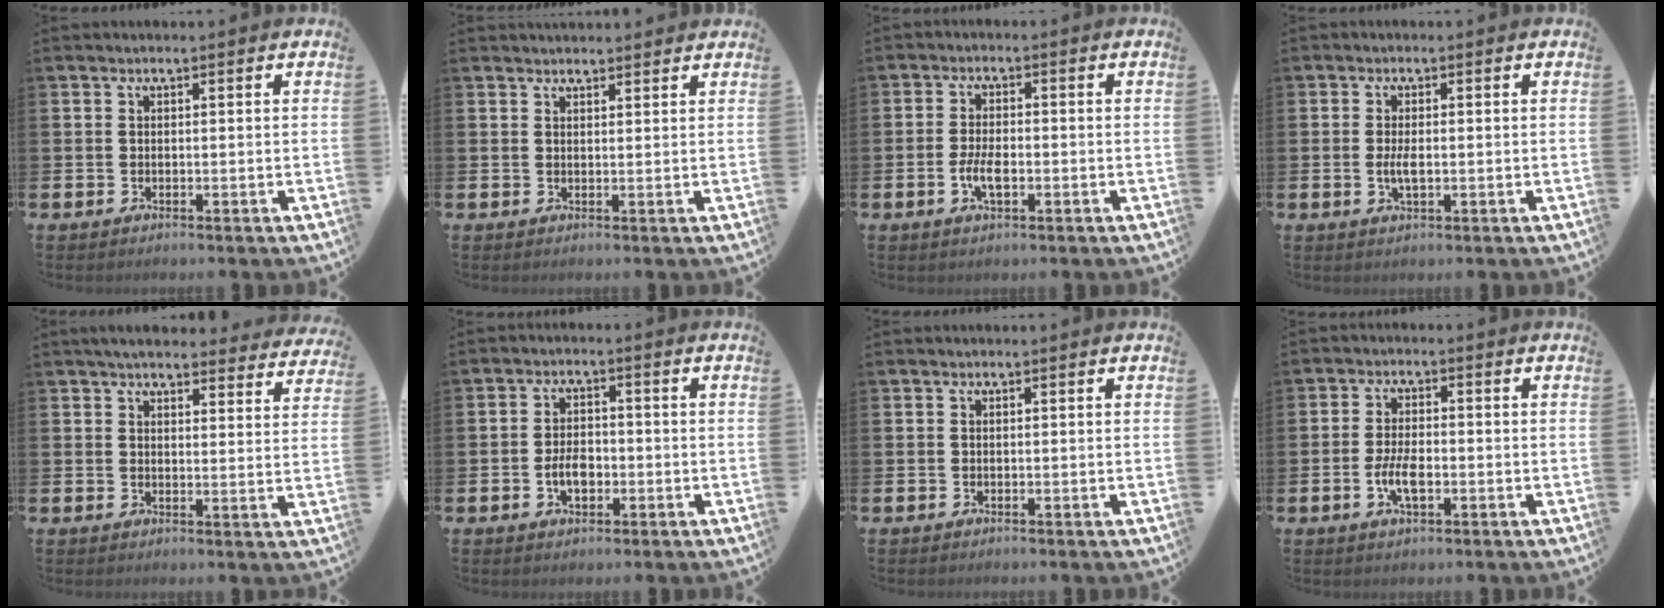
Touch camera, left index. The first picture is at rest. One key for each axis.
{"total": 1.8, "fx": 1.8, "fy": 0.3, "fz": 0.0, "tx": 0.008, "ty": -0.008, "tz": 0.030}
{"total": 3.7, "fx": -0.9, "fy": 1.5, "fz": 3.2, "tx": -0.061, "ty": 0.000, "tz": -0.019}
{"total": 2.4, "fx": -0.1, "fy": 0.9, "fz": 2.2, "tx": -0.039, "ty": -0.001, "tz": -0.004}
{"total": 4.4, "fx": 4.2, "fy": 1.0, "fz": 1.0, "tx": -0.028, "ty": -0.020, "tz": 0.074}
{"total": 3.7, "fx": -1.0, "fy": 2.3, "fz": 2.7, "tx": -0.039, "ty": 0.001, "tz": -0.022}
{"total": 0.0}
{"total": 4.3, "fx": -1.1, "fy": 1.7, "fz": 3.8, "tx": -0.069, "ty": 0.003, "tz": -0.021}